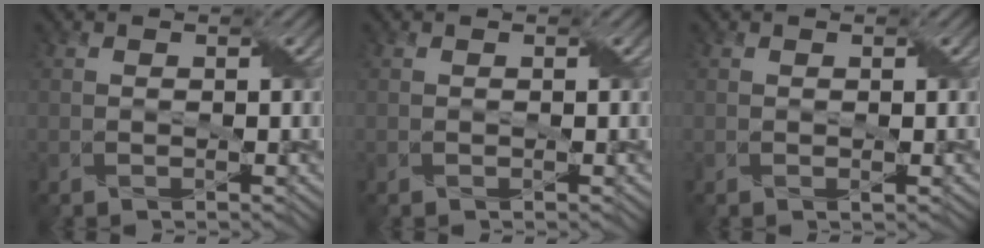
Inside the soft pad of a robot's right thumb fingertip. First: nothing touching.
{"total": 0.0}
{"total": 0.0}